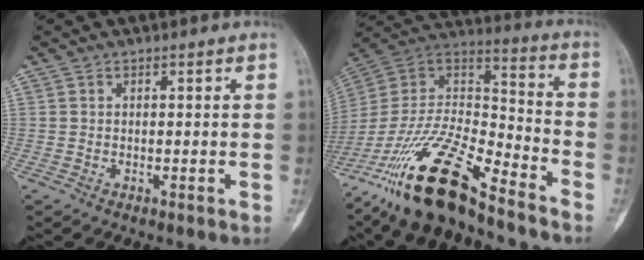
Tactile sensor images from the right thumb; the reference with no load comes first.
{"total": 23.2, "force": [-16.5, 6.8, 14.8], "torque": [-0.303, 0.061, -0.306]}